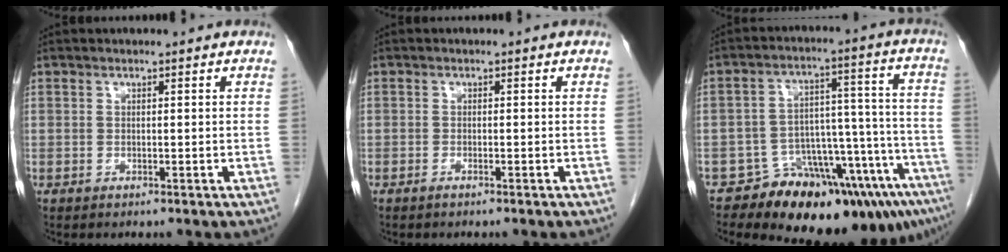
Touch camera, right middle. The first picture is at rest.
{"total": 1.1, "force": [-0.9, -0.1, 0.7], "torque": [-0.014, 0.000, -0.013]}
{"total": 15.5, "force": [-11.7, 4.6, 9.1], "torque": [-0.058, 0.065, -0.164]}